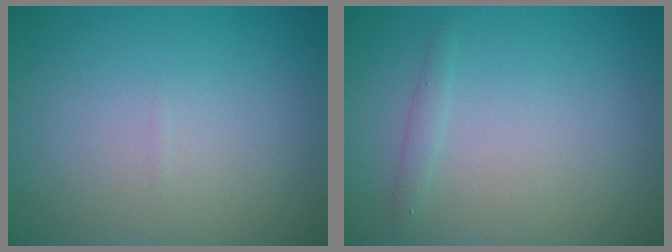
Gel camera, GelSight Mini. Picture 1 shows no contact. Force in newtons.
{"total": 0.8, "press": 0.8, "slide": 0.1}